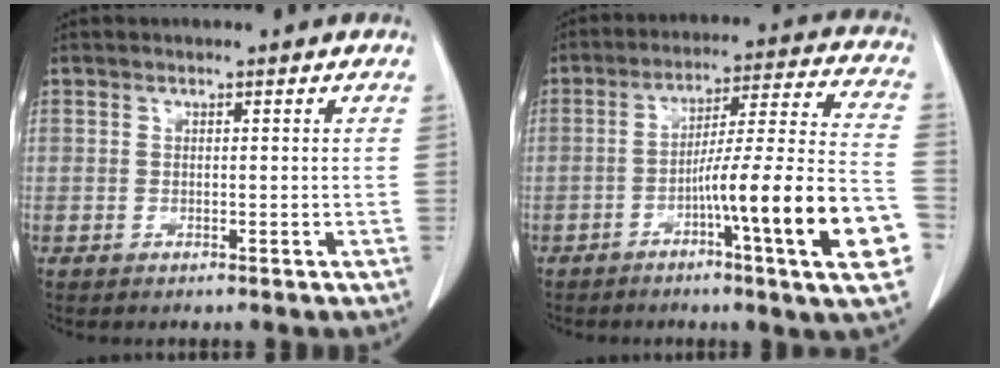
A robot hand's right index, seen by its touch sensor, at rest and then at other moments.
{"total": 18.8, "force": [-6.6, -0.4, 17.5], "torque": [-0.227, 0.004, -0.100]}